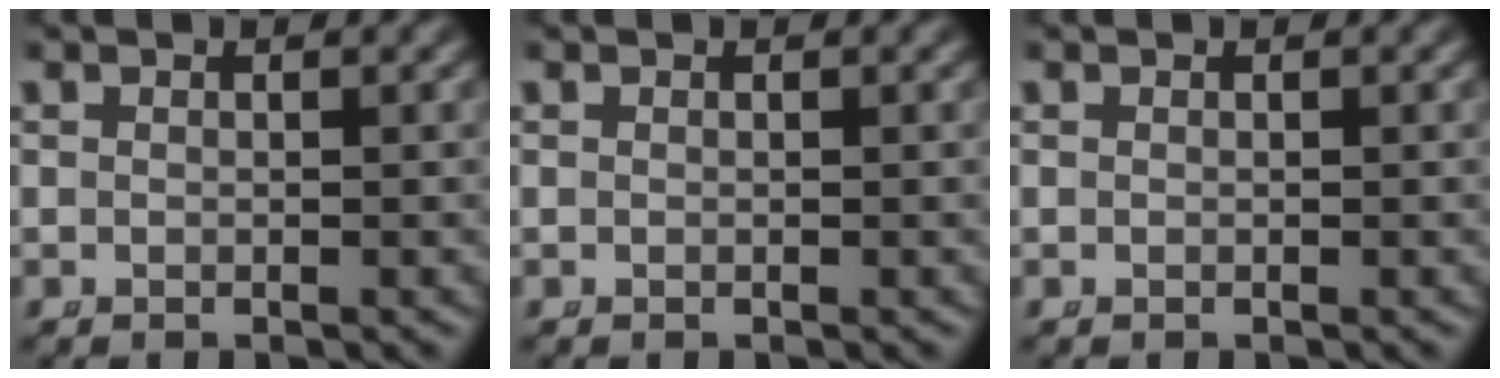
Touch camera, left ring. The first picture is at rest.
{"total": 0.0}
{"total": 0.0}